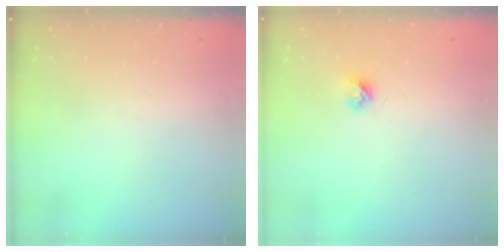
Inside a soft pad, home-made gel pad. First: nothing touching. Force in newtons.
{"total": 3.6, "press": 3.5, "slide": 0.4}